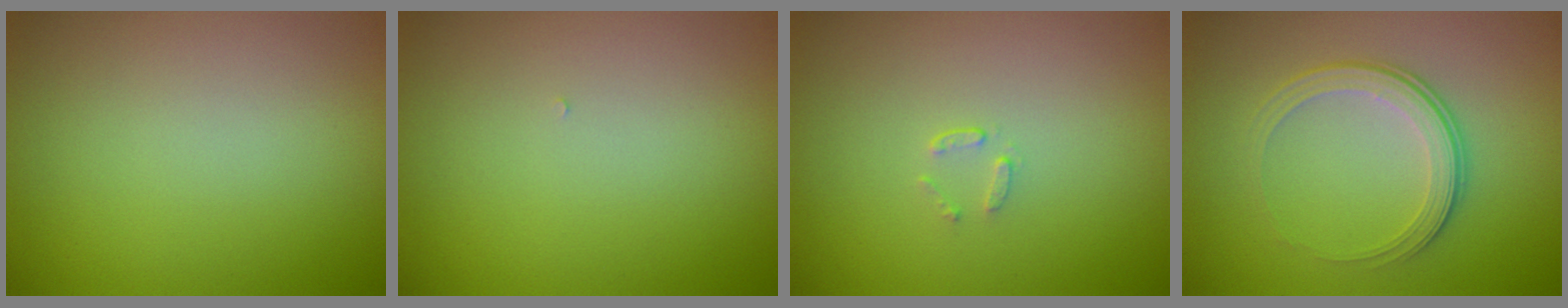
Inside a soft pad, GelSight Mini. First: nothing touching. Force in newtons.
{"total": 0.0}
{"total": 0.7, "press": 0.4, "slide": 0.6}
{"total": 3.8, "press": 2.7, "slide": 2.7}